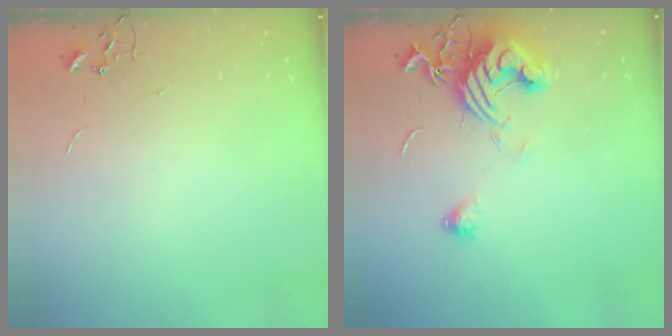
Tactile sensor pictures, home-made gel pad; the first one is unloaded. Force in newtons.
{"total": 13.5, "press": 13.4, "slide": 1.7}